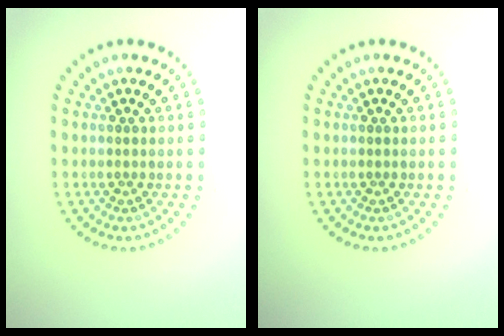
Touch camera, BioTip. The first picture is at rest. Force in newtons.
{"total": 0.0}